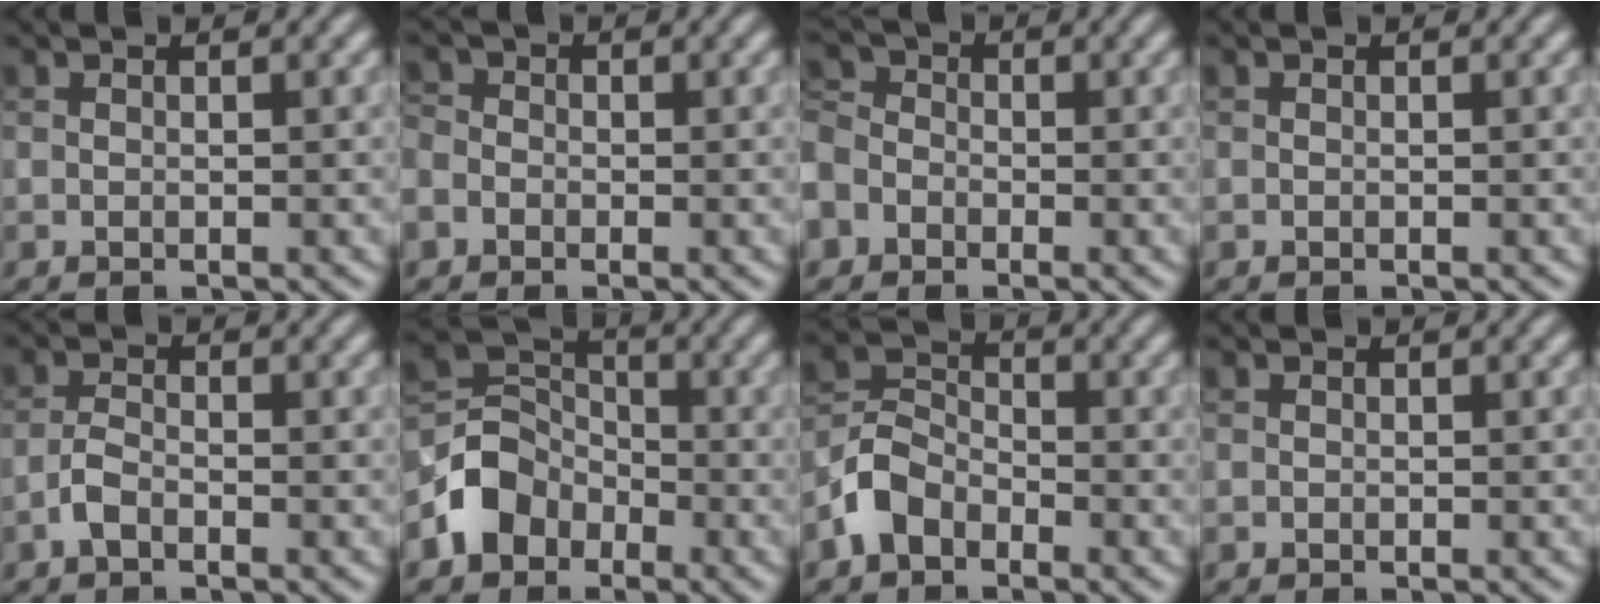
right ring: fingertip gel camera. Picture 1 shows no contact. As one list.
[{"total": 3.0, "force": [-1.1, 2.6, 1.1], "torque": [-0.015, 0.007, -0.035]}, {"total": 6.7, "force": [-3.3, 5.2, 2.5], "torque": [-0.055, -0.005, -0.067]}, {"total": 0.0}, {"total": 1.7, "force": [-1.1, 0.8, 1.2], "torque": [-0.025, 0.004, -0.026]}, {"total": 4.5, "force": [-2.3, 3.6, 1.3], "torque": [-0.017, 0.006, -0.054]}, {"total": 3.9, "force": [-2.4, 2.6, 1.5], "torque": [-0.035, 0.007, -0.060]}, {"total": 0.0}]